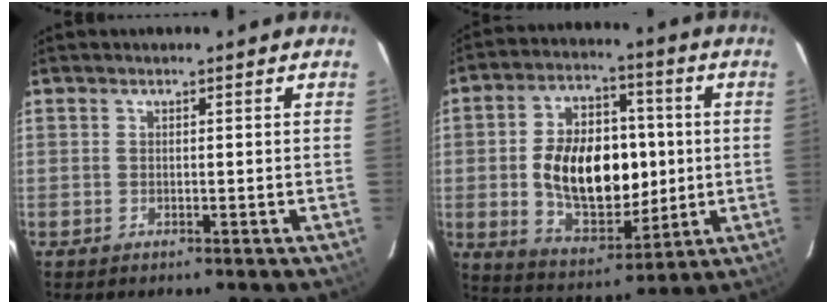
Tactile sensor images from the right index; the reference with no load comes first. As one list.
[{"total": 17.9, "force": [-0.5, 11.0, 14.0], "torque": [-0.259, 0.017, 0.010]}]